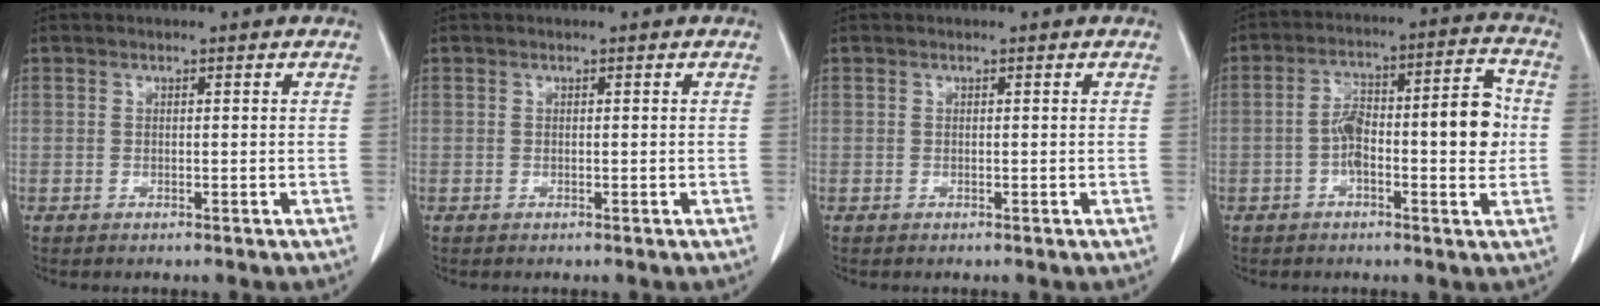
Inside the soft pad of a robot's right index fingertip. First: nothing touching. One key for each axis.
{"total": 0.0}
{"total": 0.0}
{"total": 12.2, "fx": -1.0, "fy": 3.4, "fz": 11.7, "tx": -0.182, "ty": 0.037, "tz": -0.016}